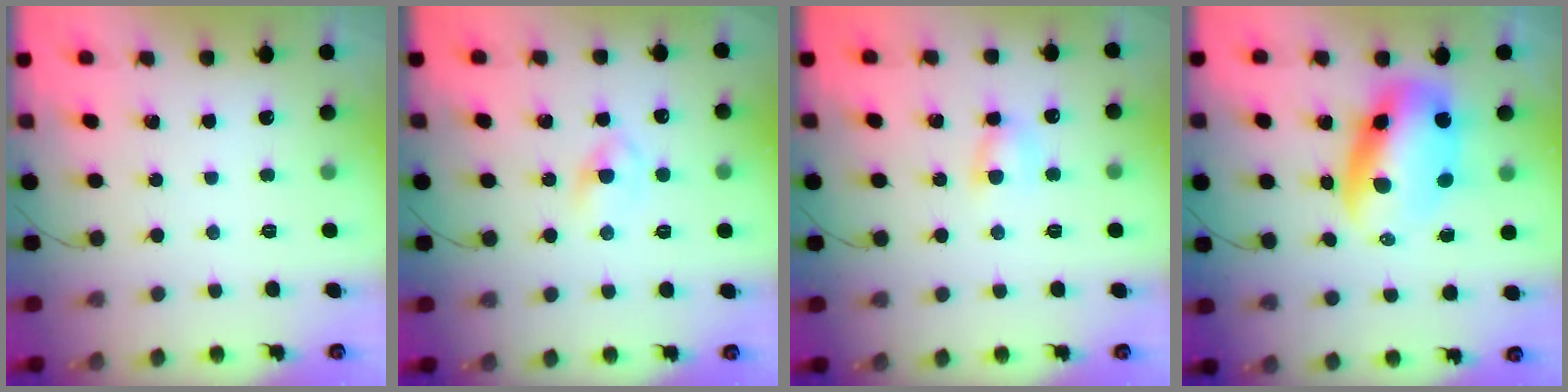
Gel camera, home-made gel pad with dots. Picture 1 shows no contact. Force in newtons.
{"total": 2.9, "press": 2.6, "slide": 1.3}
{"total": 5.0, "press": 4.9, "slide": 0.6}
{"total": 11.1, "press": 10.8, "slide": 2.7}